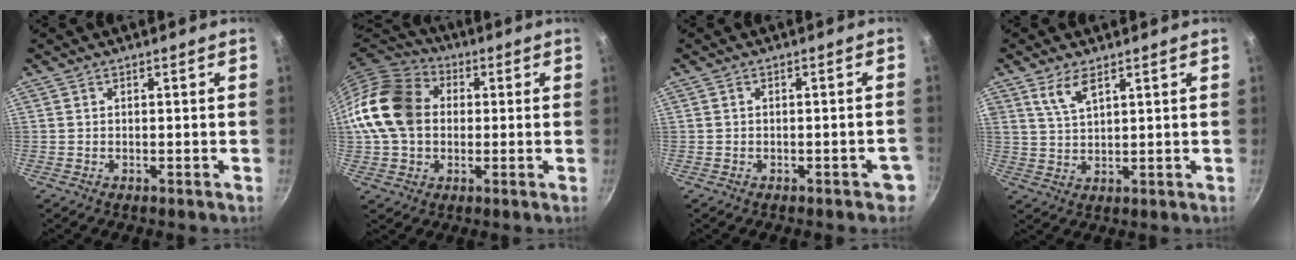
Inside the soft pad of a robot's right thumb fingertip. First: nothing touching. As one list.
[{"total": 16.8, "force": [1.2, 13.0, 10.4], "torque": [-0.181, 0.031, 0.009]}, {"total": 2.9, "force": [-1.6, 1.3, 2.1], "torque": [-0.008, 0.022, -0.009]}, {"total": 5.0, "force": [3.0, 1.9, 3.5], "torque": [-0.063, -0.014, 0.065]}]